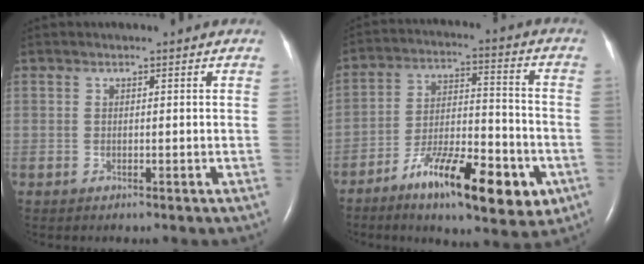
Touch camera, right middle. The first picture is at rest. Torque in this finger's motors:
{"motor_torque": [1.30, -0.84, 0.80, 0.17]}